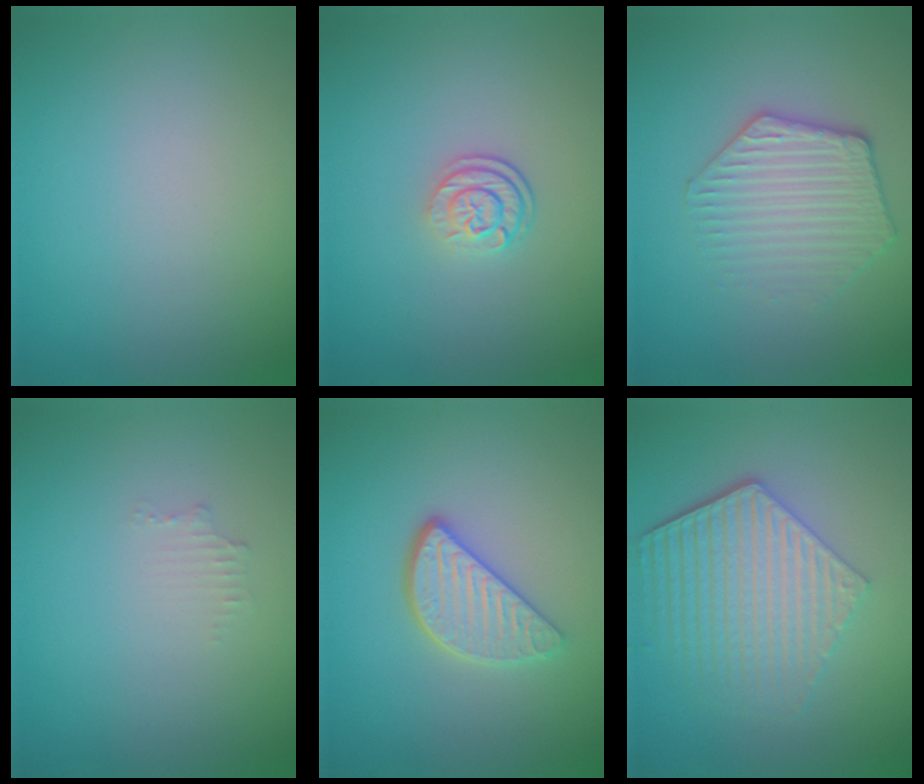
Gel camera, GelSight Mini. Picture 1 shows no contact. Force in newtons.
{"total": 2.6, "press": 1.9, "slide": 1.8}
{"total": 3.3, "press": 3.3, "slide": 0.8}
{"total": 0.9, "press": 0.8, "slide": 0.1}
{"total": 3.6, "press": 2.9, "slide": 2.1}
{"total": 5.8, "press": 4.4, "slide": 3.8}